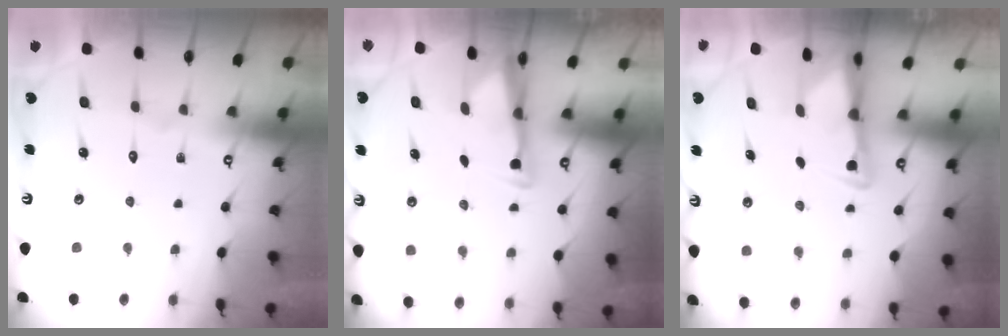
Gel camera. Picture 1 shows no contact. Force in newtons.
{"total": 3.4, "press": 3.2, "slide": 1.0}
{"total": 2.9, "press": 2.8, "slide": 0.7}